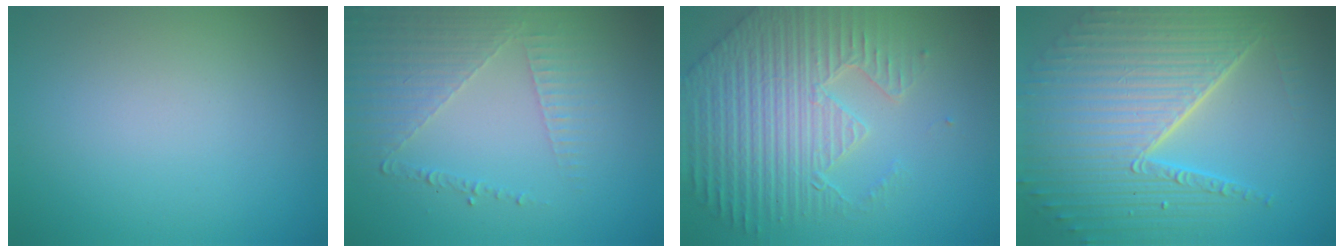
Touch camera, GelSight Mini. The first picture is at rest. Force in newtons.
{"total": 5.0, "press": 3.2, "slide": 3.8}
{"total": 7.1, "press": 5.5, "slide": 4.5}
{"total": 10.1, "press": 6.5, "slide": 7.7}